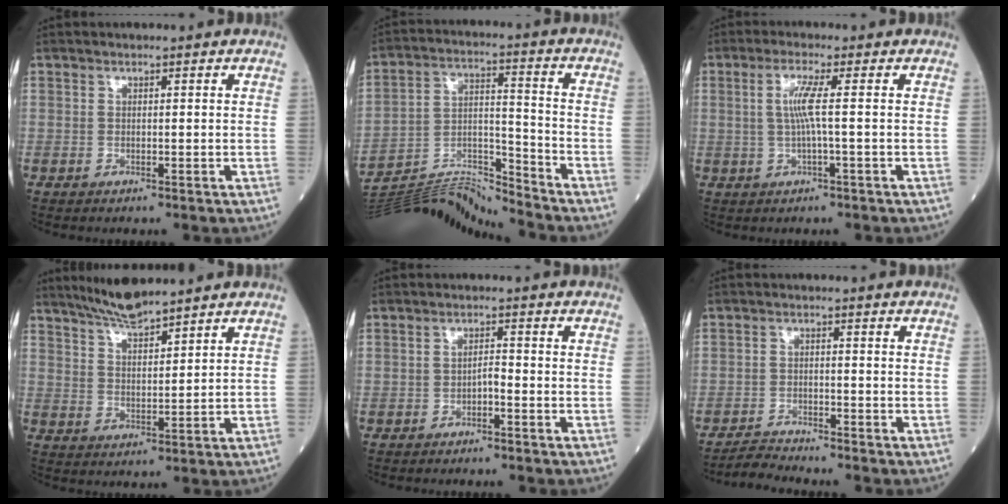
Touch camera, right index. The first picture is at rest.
{"total": 12.9, "force": [-12.6, -2.8, 0.0], "torque": [-0.008, 0.042, -0.227]}
{"total": 4.0, "force": [0.3, -0.5, 4.0], "torque": [-0.085, 0.004, 0.007]}
{"total": 6.5, "force": [5.9, 0.3, 2.8], "torque": [-0.058, 0.000, 0.115]}
{"total": 1.4, "force": [-0.9, 0.3, 1.1], "torque": [-0.017, 0.002, -0.016]}
{"total": 3.0, "force": [-2.8, -0.8, -0.5], "torque": [0.003, -0.019, -0.051]}